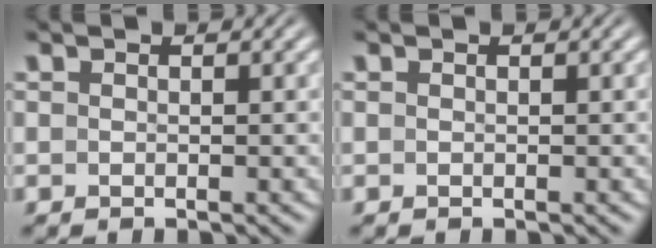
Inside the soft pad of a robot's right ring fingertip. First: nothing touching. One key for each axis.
{"total": 0.0}